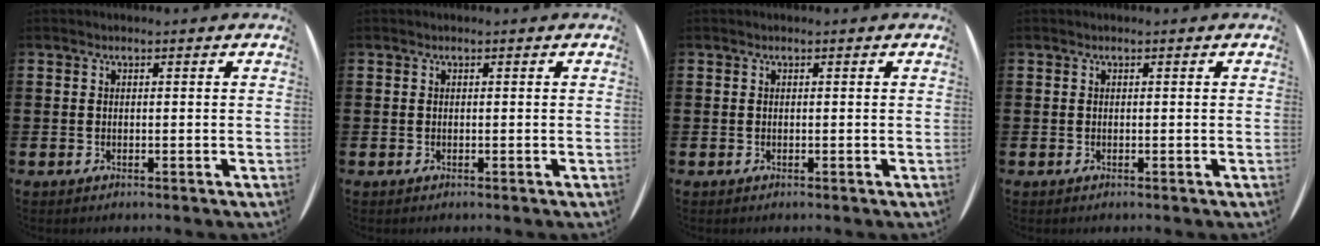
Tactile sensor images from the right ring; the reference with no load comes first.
{"total": 0.0}
{"total": 0.0}
{"total": 0.0}